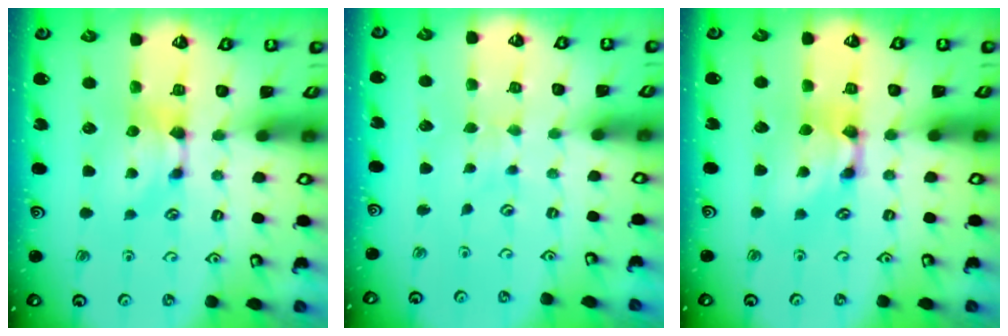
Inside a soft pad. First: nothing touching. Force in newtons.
{"total": 2.6, "press": 2.6, "slide": 0.2}
{"total": 2.6, "press": 2.6, "slide": 0.2}